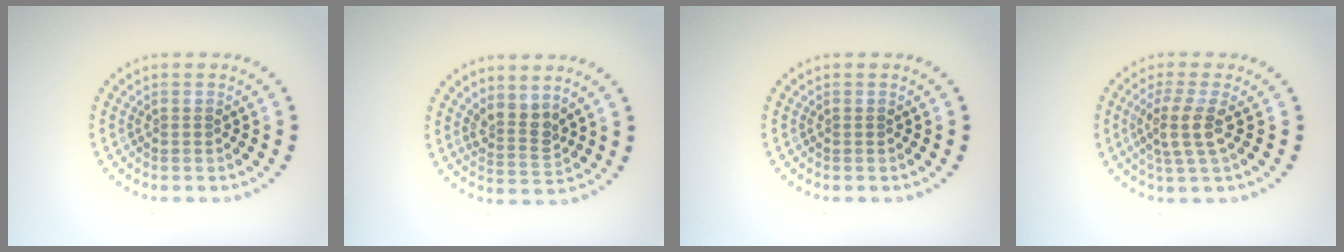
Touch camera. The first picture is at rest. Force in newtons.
{"total": 2.5, "press": 1.9, "slide": 1.7}
{"total": 0.0}
{"total": 3.1, "press": 2.4, "slide": 1.9}